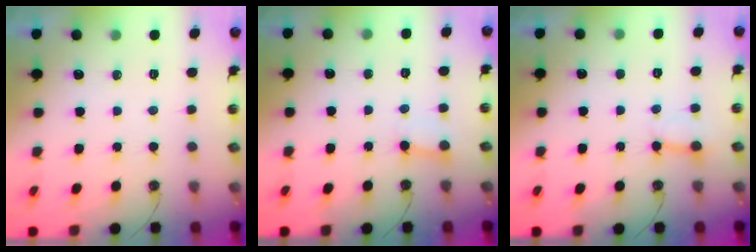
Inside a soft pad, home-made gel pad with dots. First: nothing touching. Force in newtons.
{"total": 2.5, "press": 2.5, "slide": 0.2}
{"total": 3.8, "press": 3.7, "slide": 0.7}